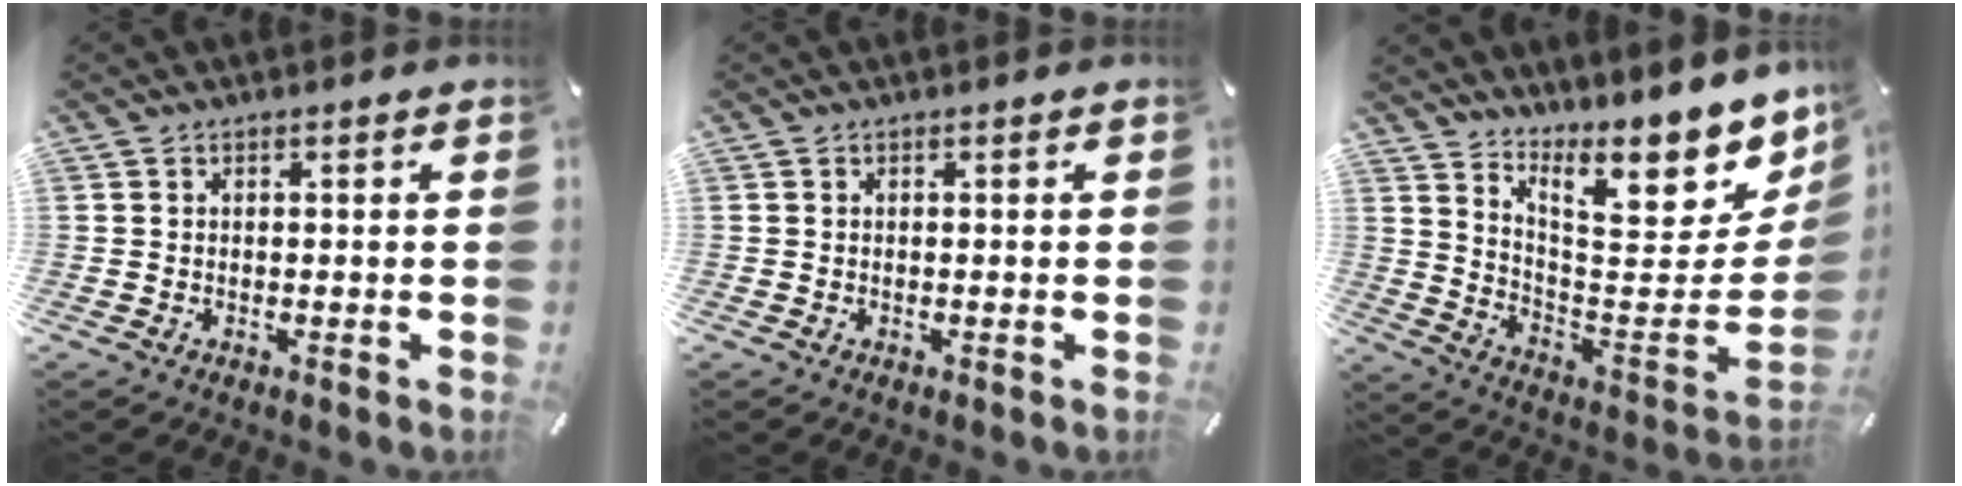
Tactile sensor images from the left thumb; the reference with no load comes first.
{"total": 0.0}
{"total": 17.4, "force": [13.1, 5.7, 9.9], "torque": [-0.115, -0.130, 0.214]}